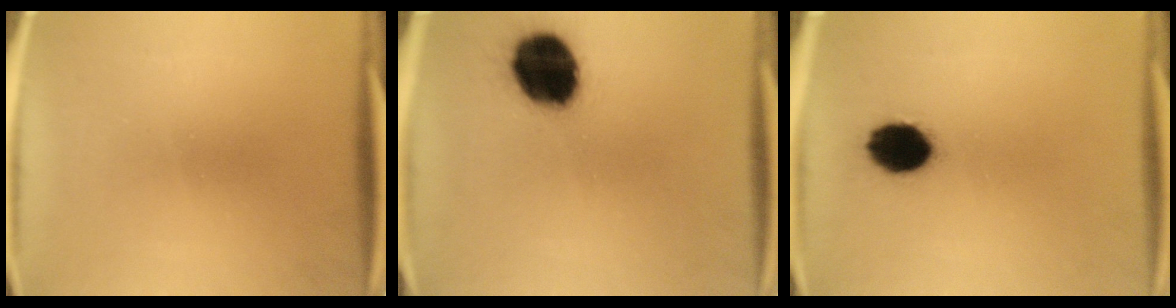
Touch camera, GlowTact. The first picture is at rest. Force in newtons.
{"total": 18.2}
{"total": 10.0}